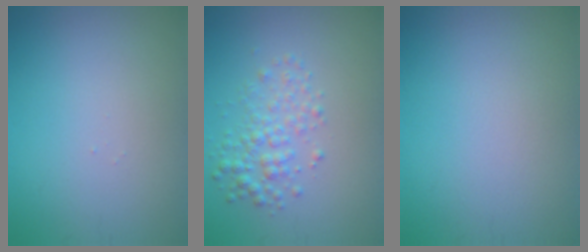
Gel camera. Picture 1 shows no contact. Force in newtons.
{"total": 2.6, "press": 2.6, "slide": 0.0}
{"total": 0.0}